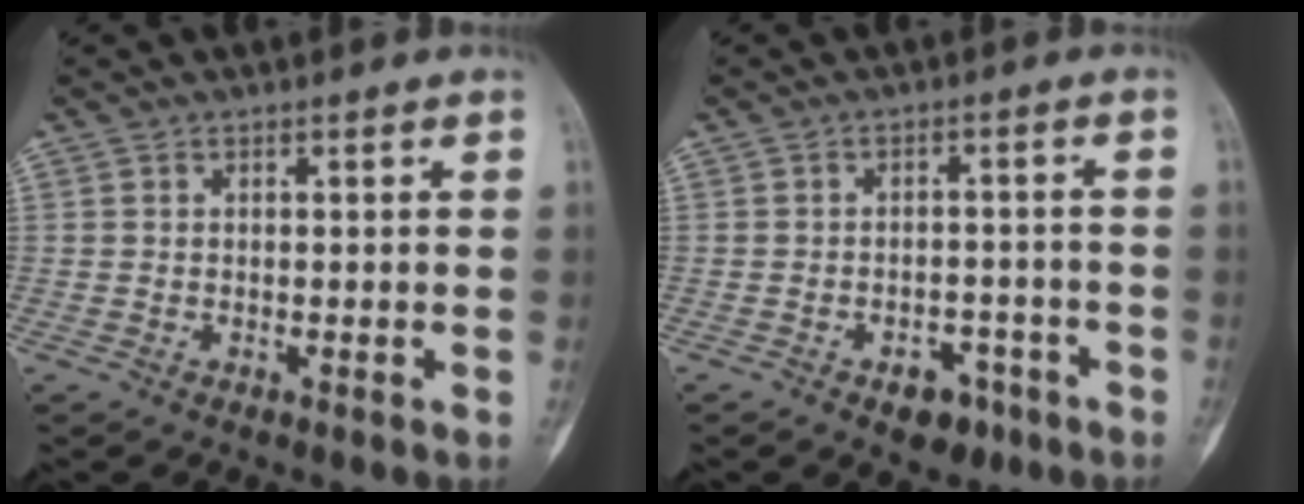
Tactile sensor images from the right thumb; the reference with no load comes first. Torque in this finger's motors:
{"motor_torque": [0.46, 0.38, 0.29, -0.23, 0.15]}